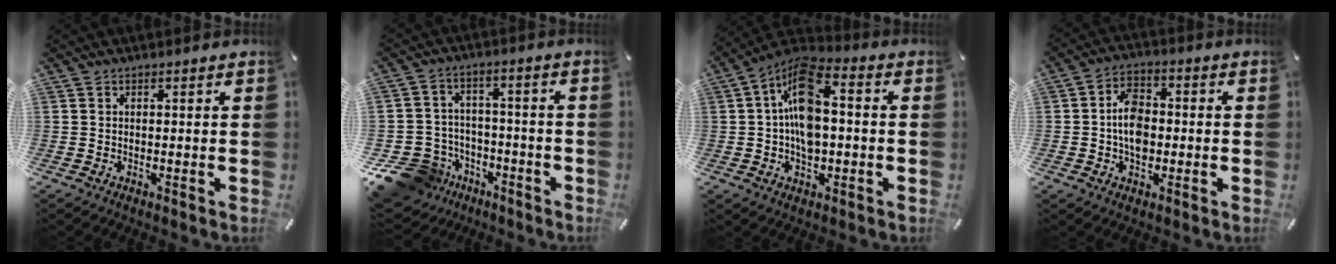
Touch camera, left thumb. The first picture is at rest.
{"total": 12.2, "force": [-7.1, 9.3, 3.3], "torque": [-0.076, 0.050, -0.120]}
{"total": 12.8, "force": [0.3, 7.5, 10.3], "torque": [-0.192, 0.005, 0.008]}
{"total": 8.3, "force": [-1.0, 5.8, 5.8], "torque": [-0.101, 0.010, -0.019]}